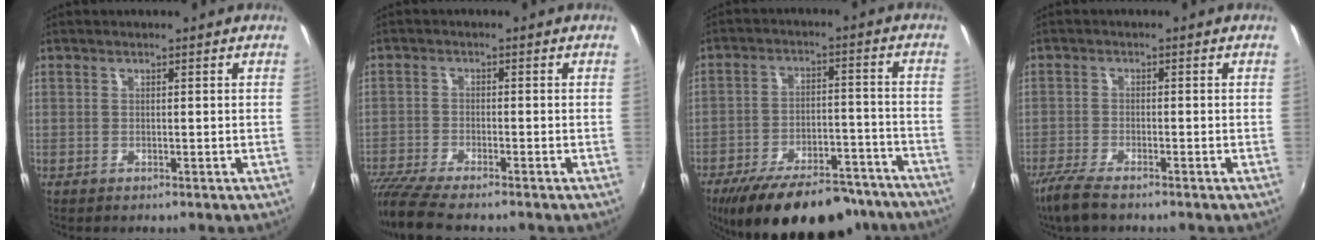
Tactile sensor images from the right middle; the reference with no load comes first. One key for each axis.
{"total": 8.4, "fx": -7.4, "fy": 0.5, "fz": 4.0, "tx": -0.101, "ty": -0.036, "tz": -0.136}
{"total": 23.4, "fx": -19.2, "fy": 8.0, "fz": 10.7, "tx": -0.189, "ty": -0.001, "tz": -0.258}
{"total": 5.7, "fx": -4.5, "fy": 0.9, "fz": 3.4, "tx": -0.094, "ty": -0.019, "tz": -0.090}